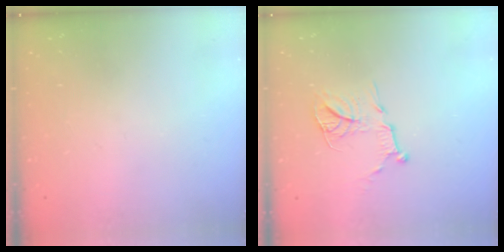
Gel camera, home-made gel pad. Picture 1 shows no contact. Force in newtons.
{"total": 12.1, "press": 12.1, "slide": 0.9}